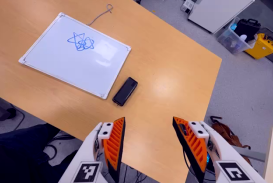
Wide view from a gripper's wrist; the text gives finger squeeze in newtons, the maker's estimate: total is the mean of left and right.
{"total": 0.0}